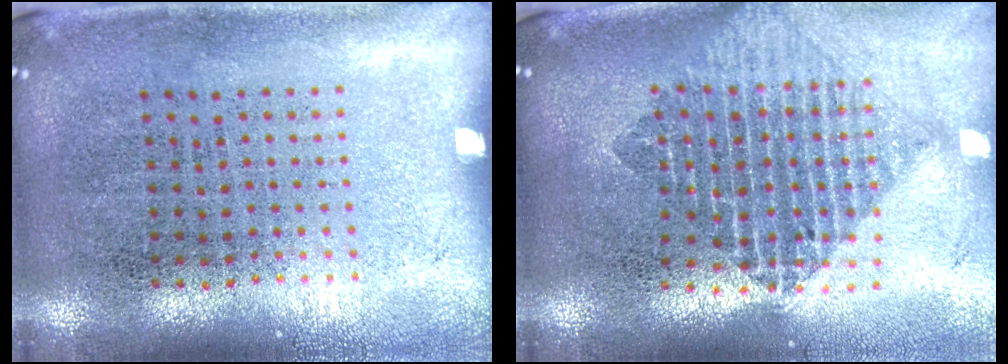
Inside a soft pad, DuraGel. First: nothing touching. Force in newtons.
{"total": 2.0, "press": 1.7, "slide": 1.1}